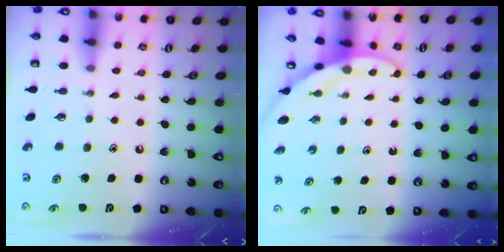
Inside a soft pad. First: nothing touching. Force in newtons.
{"total": 2.8, "press": 2.8, "slide": 0.0}